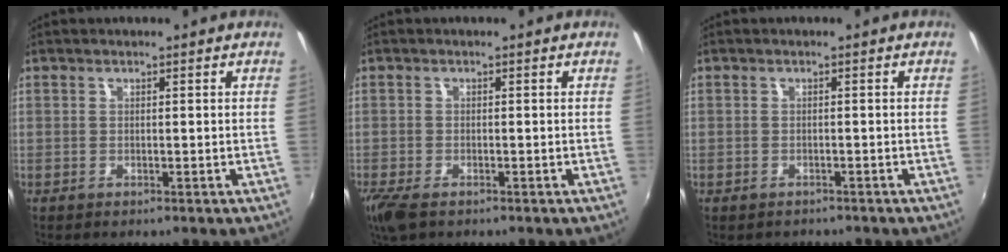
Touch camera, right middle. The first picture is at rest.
{"total": 4.6, "force": [-3.1, 1.8, 2.9], "torque": [-0.070, -0.020, -0.060]}
{"total": 1.6, "force": [-1.3, 1.0, 0.2], "torque": [-0.008, -0.004, -0.018]}